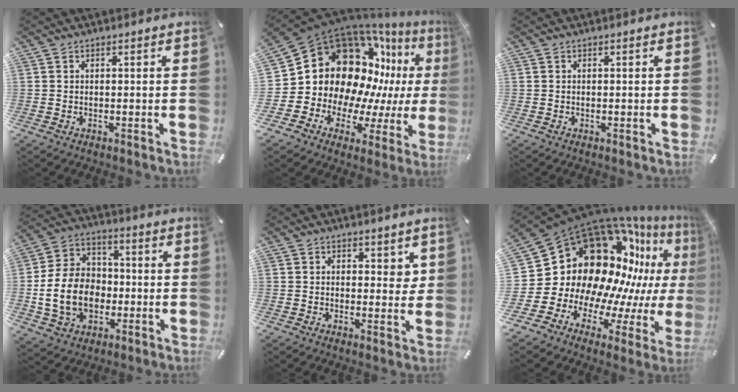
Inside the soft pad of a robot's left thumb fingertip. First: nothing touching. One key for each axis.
{"total": 20.4, "fx": 6.3, "fy": 15.9, "fz": 11.0, "tx": -0.195, "ty": -0.086, "tz": 0.143}
{"total": 0.0}
{"total": 15.2, "fx": -2.9, "fy": 11.7, "fz": 9.3, "tx": -0.204, "ty": 0.026, "tz": -0.050}
{"total": 3.5, "fx": 1.5, "fy": 2.5, "fz": 2.0, "tx": -0.002, "ty": -0.009, "tz": 0.017}
{"total": 26.8, "fx": 7.5, "fy": 19.8, "fz": 16.5, "tx": -0.262, "ty": -0.137, "tz": 0.187}